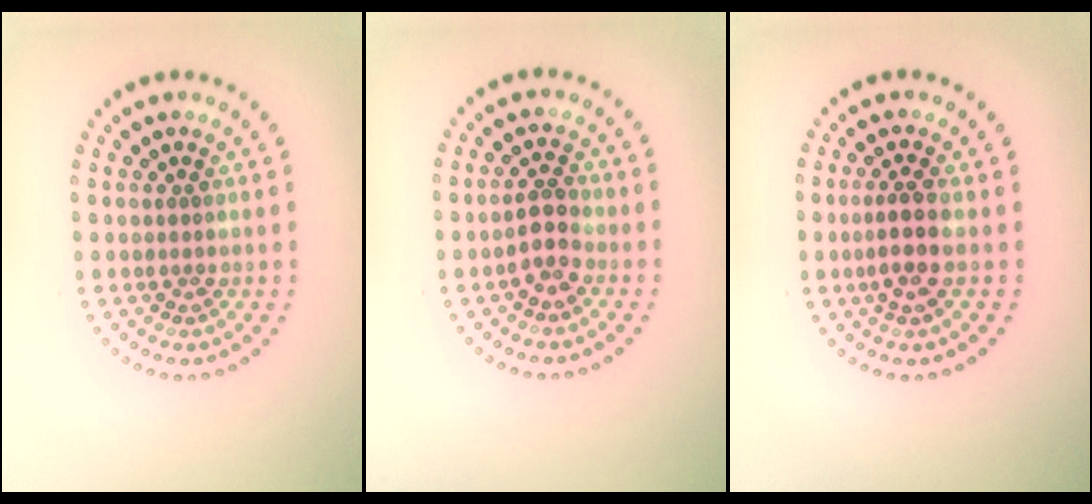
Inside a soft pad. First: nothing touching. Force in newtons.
{"total": 2.4, "press": 2.2, "slide": 0.8}
{"total": 2.5, "press": 2.3, "slide": 1.1}